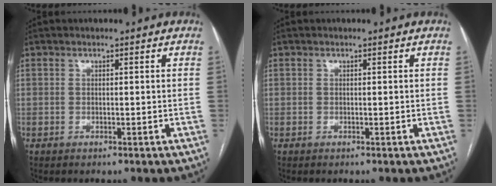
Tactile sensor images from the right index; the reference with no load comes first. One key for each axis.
{"total": 0.0}